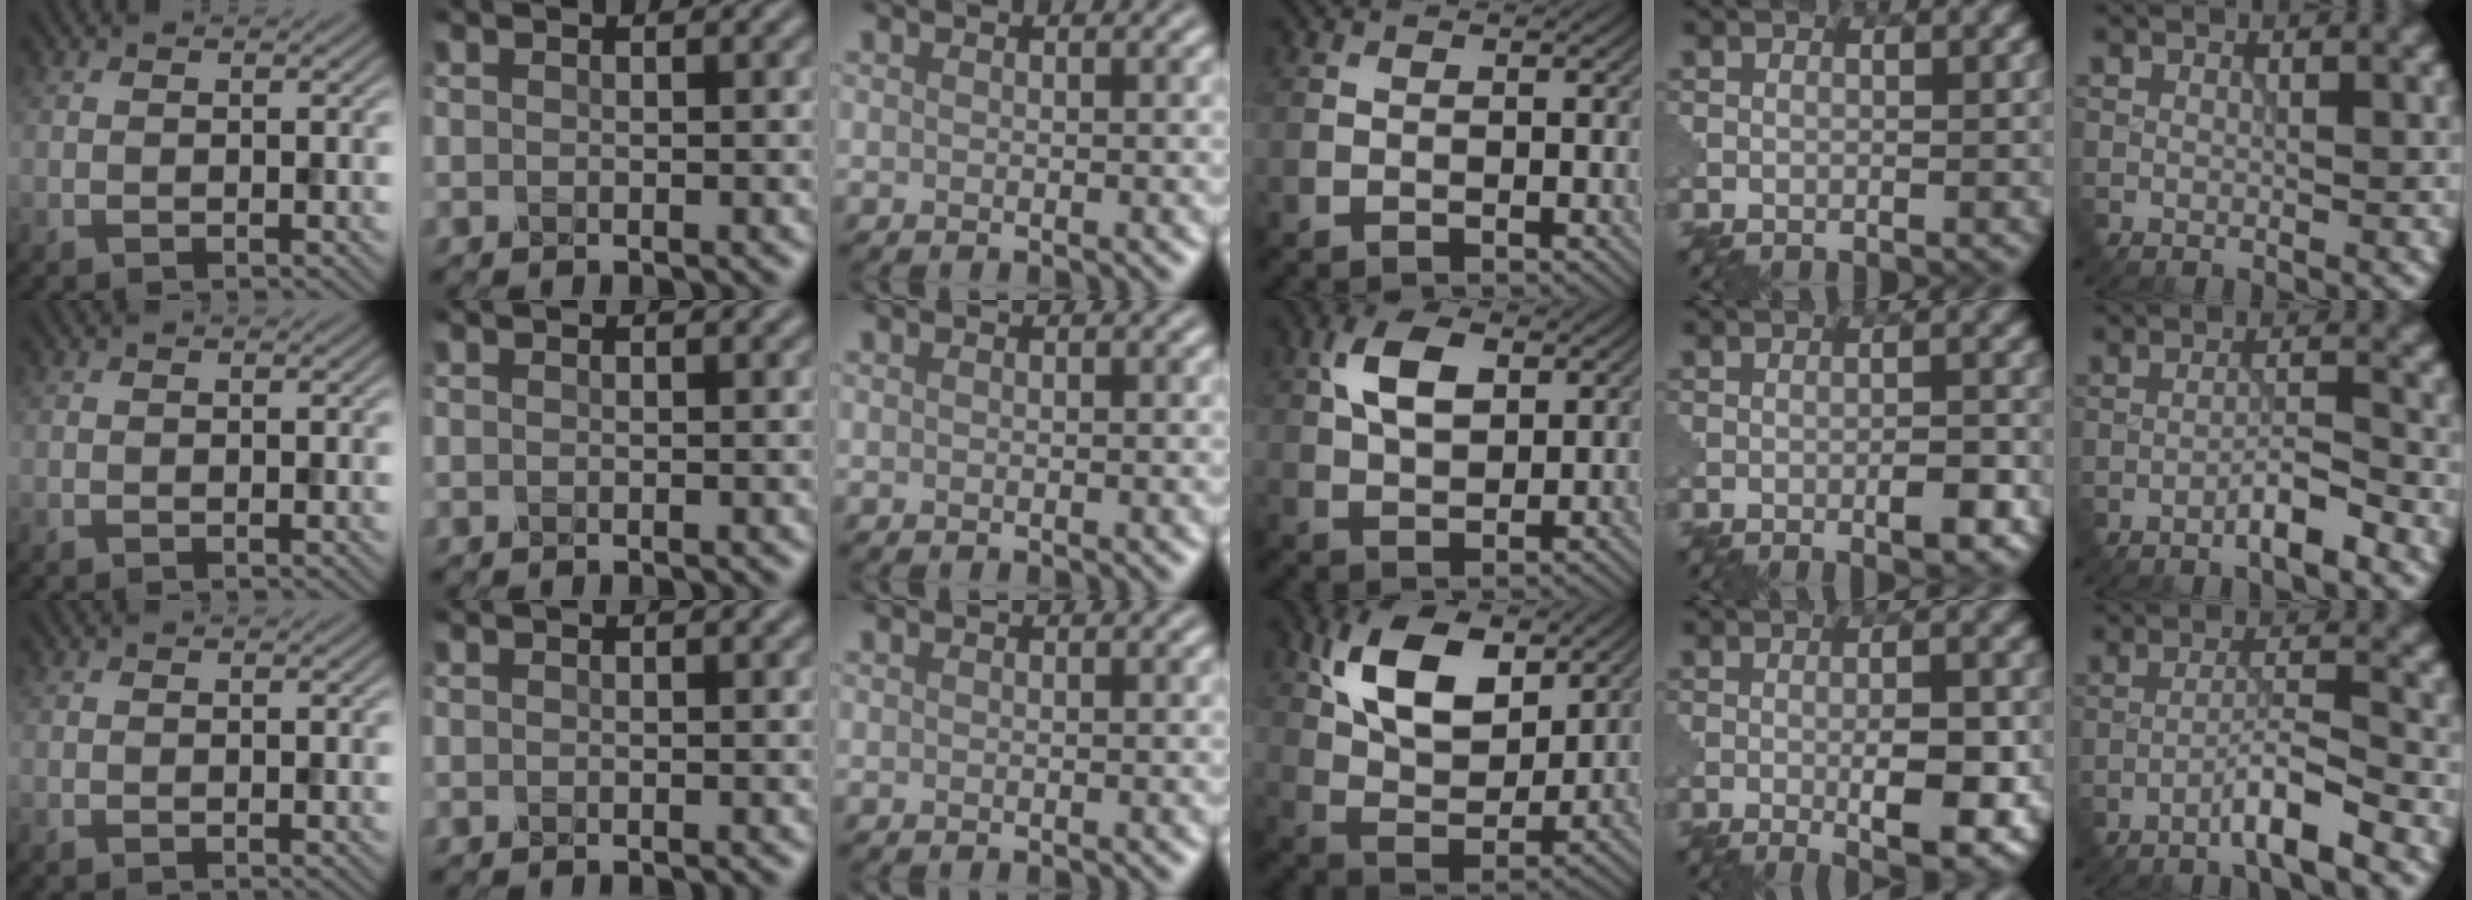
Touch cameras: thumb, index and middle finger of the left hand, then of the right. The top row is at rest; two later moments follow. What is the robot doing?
{"motion": "dispense", "object": "glue stick"}